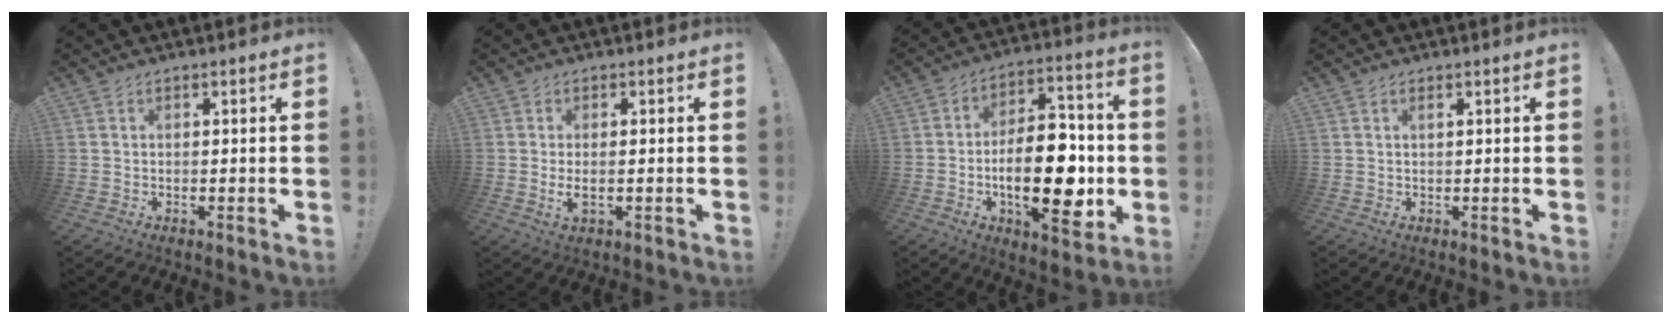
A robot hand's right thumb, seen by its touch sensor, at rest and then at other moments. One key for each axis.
{"total": 3.5, "fx": -0.6, "fy": 0.7, "fz": 3.4, "tx": -0.062, "ty": -0.008, "tz": -0.009}
{"total": 21.7, "fx": -4.0, "fy": 10.0, "fz": 18.8, "tx": -0.304, "ty": 0.015, "tz": -0.061}
{"total": 0.7, "fx": 0.3, "fy": 0.1, "fz": 0.7, "tx": -0.012, "ty": 0.001, "tz": 0.005}